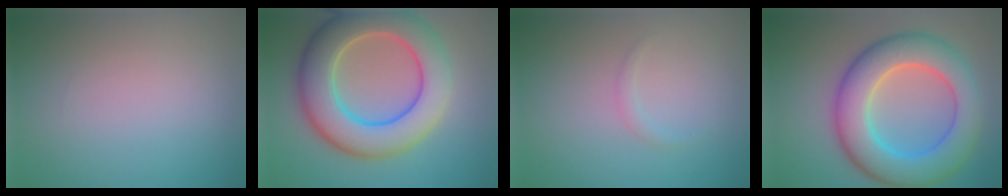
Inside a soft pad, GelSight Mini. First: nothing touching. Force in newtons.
{"total": 9.7, "press": 9.7, "slide": 0.7}
{"total": 0.7, "press": 0.7, "slide": 0.1}
{"total": 9.5, "press": 9.5, "slide": 0.6}